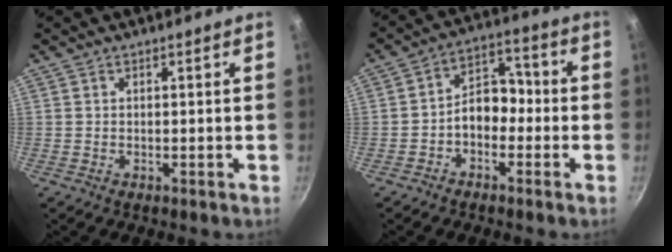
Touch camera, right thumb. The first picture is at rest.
{"total": 7.6, "force": [-2.2, 5.4, 5.0], "torque": [-0.040, 0.043, -0.049]}